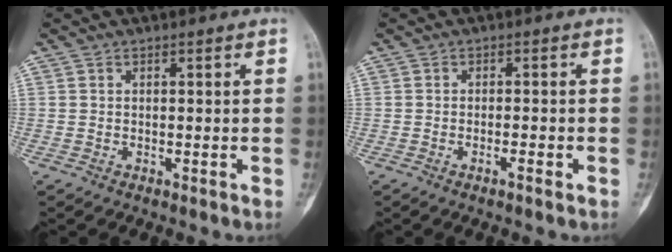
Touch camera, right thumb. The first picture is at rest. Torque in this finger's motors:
{"motor_torque": [-0.29, -0.38, 0.03, -0.05, -0.04]}